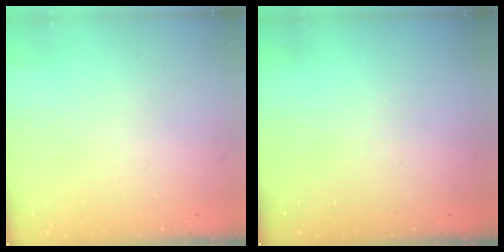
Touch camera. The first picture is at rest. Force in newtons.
{"total": 0.0}